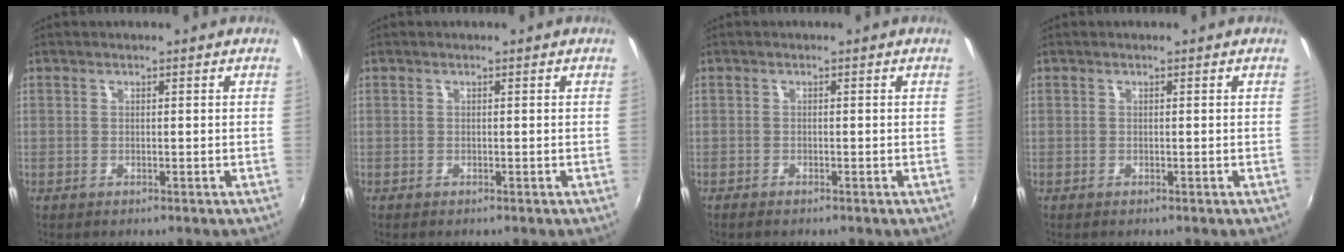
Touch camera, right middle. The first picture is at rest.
{"total": 0.0}
{"total": 1.2, "force": [-1.0, 0.2, 0.5], "torque": [-0.013, -0.005, -0.021]}
{"total": 0.0}